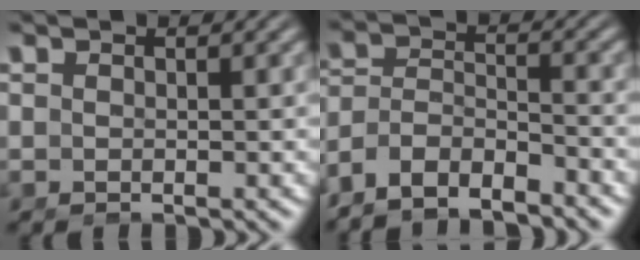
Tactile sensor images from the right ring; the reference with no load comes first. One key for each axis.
{"total": 7.9, "fx": -4.7, "fy": 5.9, "fz": 2.4, "tx": -0.075, "ty": -0.033, "tz": -0.082}